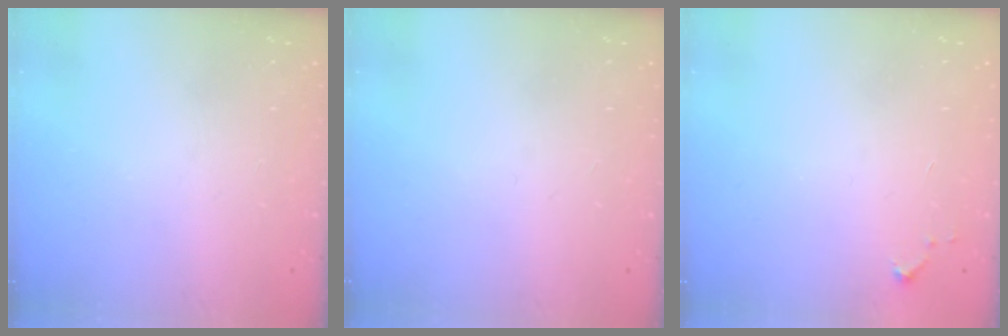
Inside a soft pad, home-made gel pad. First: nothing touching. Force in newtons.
{"total": 0.0}
{"total": 3.5, "press": 3.5, "slide": 0.3}